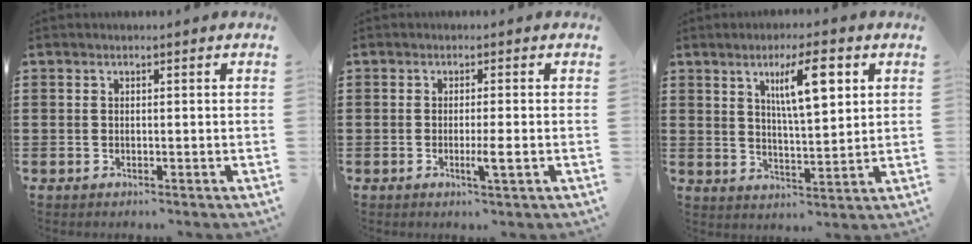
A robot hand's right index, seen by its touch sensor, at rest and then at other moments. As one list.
[{"total": 3.0, "force": [-0.9, -0.1, 2.8], "torque": [-0.054, -0.011, -0.019]}, {"total": 8.3, "force": [3.6, 2.0, 7.3], "torque": [-0.125, -0.001, 0.053]}]